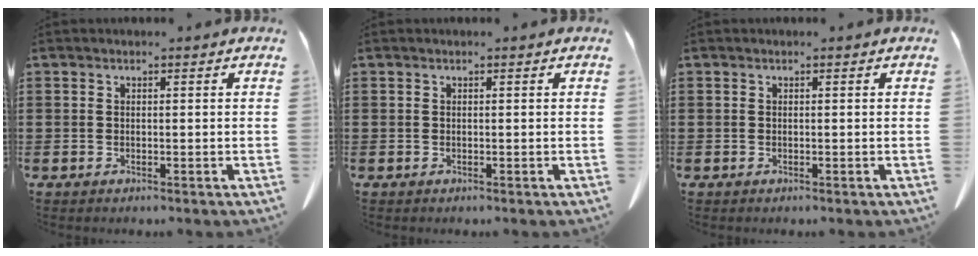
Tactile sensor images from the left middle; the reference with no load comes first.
{"total": 0.0}
{"total": 0.0}